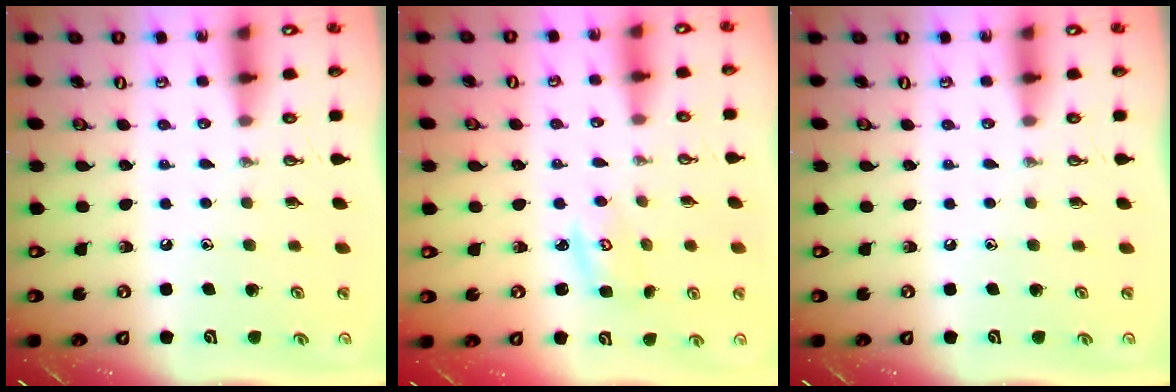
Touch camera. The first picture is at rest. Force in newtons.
{"total": 2.7, "press": 2.7, "slide": 0.1}
{"total": 0.0}